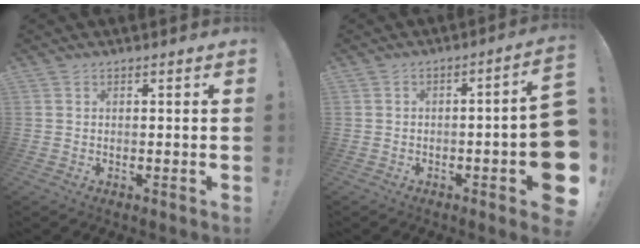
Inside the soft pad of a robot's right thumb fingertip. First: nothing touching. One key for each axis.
{"total": 9.9, "fx": -2.4, "fy": 1.4, "fz": 9.5, "tx": -0.121, "ty": 0.002, "tz": -0.035}